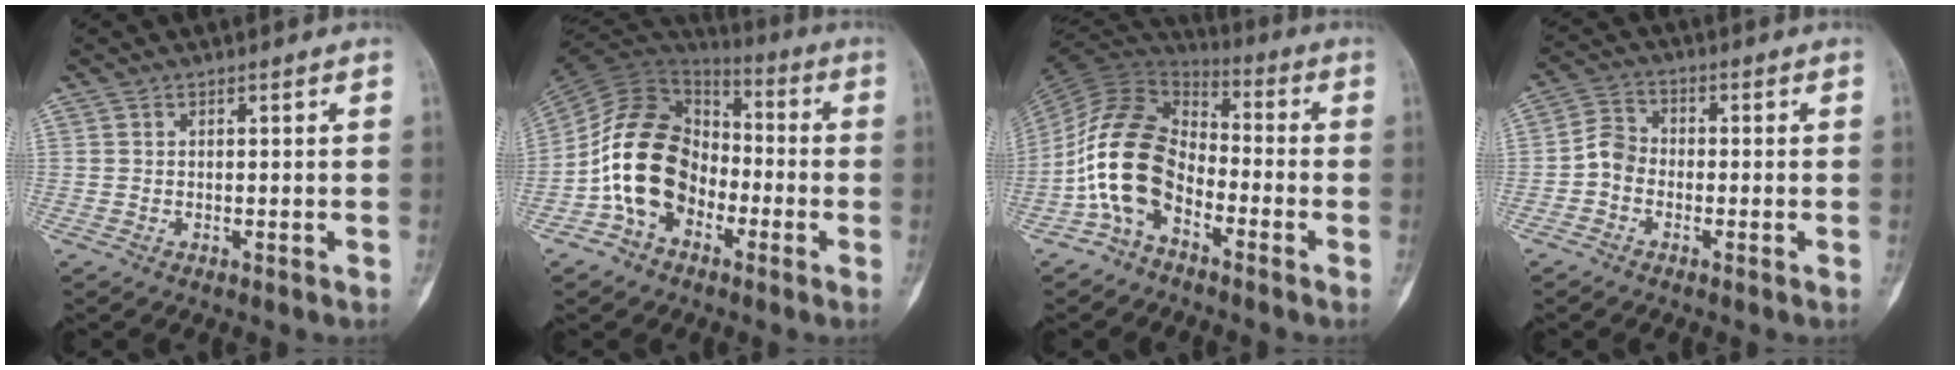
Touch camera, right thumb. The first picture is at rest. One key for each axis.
{"total": 16.2, "fx": -4.7, "fy": 11.8, "fz": 10.1, "tx": -0.163, "ty": 0.055, "tz": -0.097}
{"total": 14.4, "fx": -5.3, "fy": 9.0, "fz": 9.9, "tx": -0.183, "ty": 0.061, "tz": -0.118}
{"total": 4.6, "fx": -1.5, "fy": 3.6, "fz": 2.4, "tx": -0.034, "ty": 0.018, "tz": -0.042}